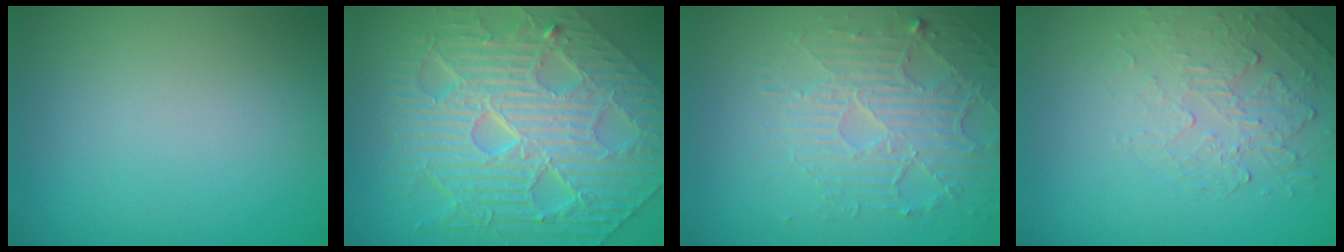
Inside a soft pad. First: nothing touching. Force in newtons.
{"total": 10.1, "press": 7.6, "slide": 6.6}
{"total": 5.0, "press": 3.4, "slide": 3.6}
{"total": 2.2, "press": 1.1, "slide": 1.9}